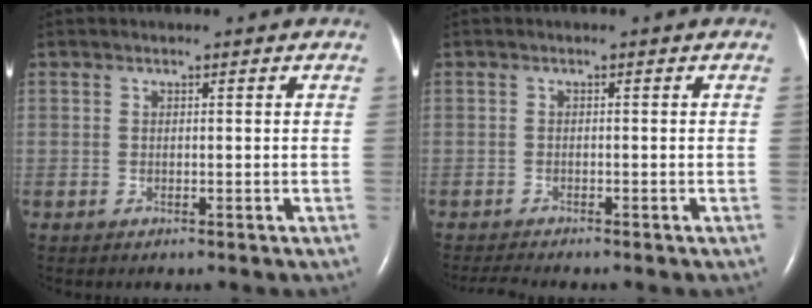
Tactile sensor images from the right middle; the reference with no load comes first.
{"total": 2.2, "force": [-2.1, -0.4, 0.4], "torque": [-0.015, -0.013, -0.038]}